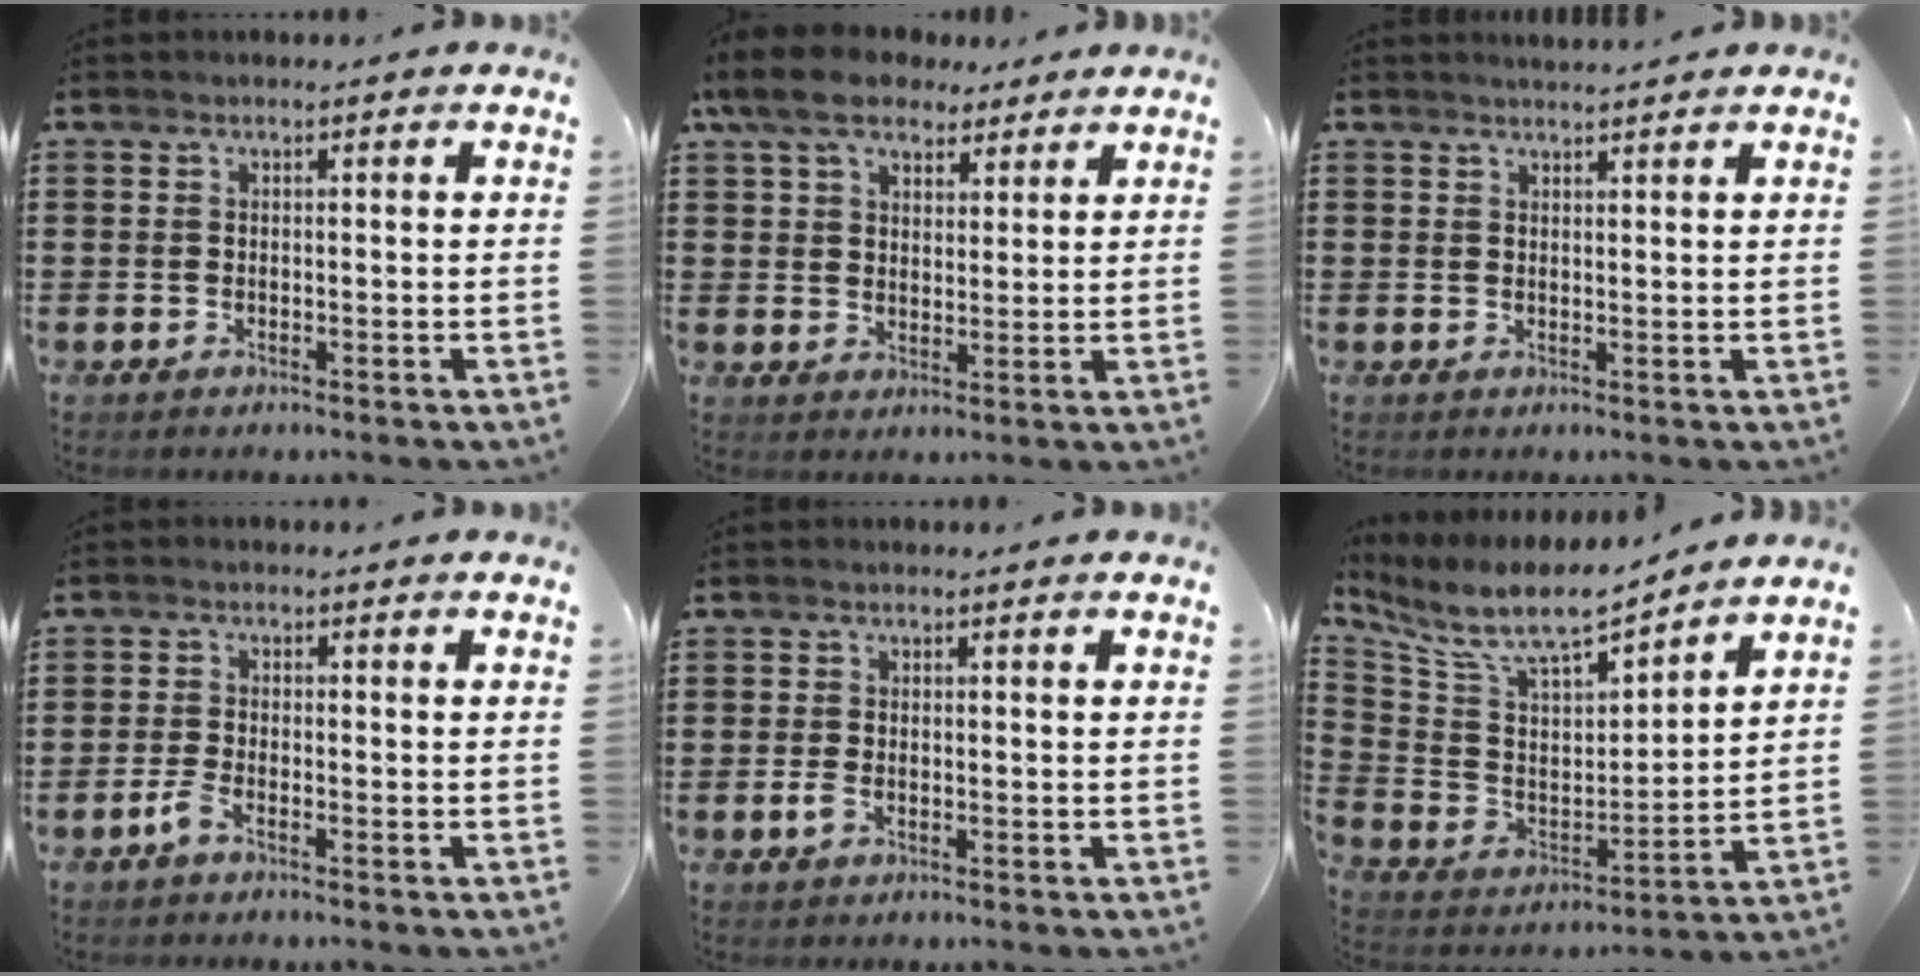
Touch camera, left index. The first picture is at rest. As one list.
[{"total": 8.2, "force": [6.2, 4.0, 3.7], "torque": [-0.087, -0.004, 0.115]}, {"total": 1.4, "force": [1.4, -0.1, 0.1], "torque": [-0.005, 0.003, 0.027]}, {"total": 2.0, "force": [-1.3, 0.4, 1.5], "torque": [-0.042, -0.004, -0.028]}, {"total": 1.7, "force": [-0.5, 0.8, 1.4], "torque": [-0.041, -0.008, -0.013]}, {"total": 9.3, "force": [7.8, 2.4, 4.5], "torque": [-0.123, -0.046, 0.133]}]